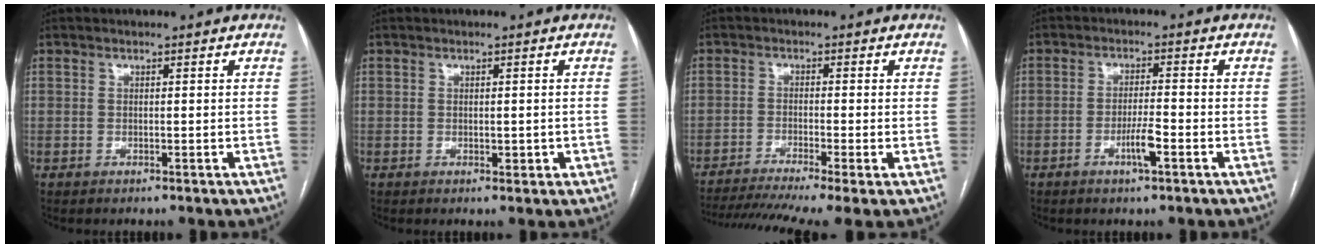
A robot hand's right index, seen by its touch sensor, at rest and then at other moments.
{"total": 1.4, "force": [-0.2, 0.8, 1.1], "torque": [-0.017, 0.002, 0.003]}
{"total": 12.1, "force": [-9.0, 0.3, 8.2], "torque": [-0.137, -0.019, -0.144]}
{"total": 4.1, "force": [-1.9, 0.3, 3.6], "torque": [-0.067, -0.003, -0.035]}